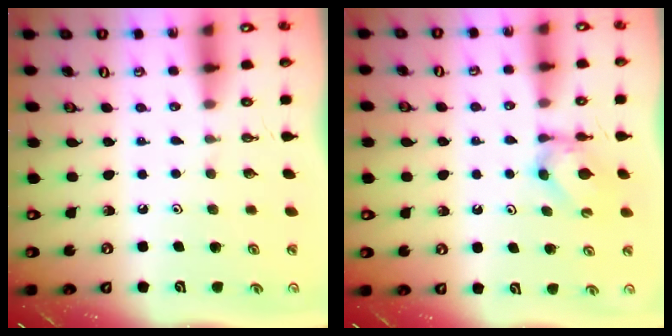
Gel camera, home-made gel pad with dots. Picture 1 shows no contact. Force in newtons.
{"total": 4.7, "press": 4.7, "slide": 0.8}